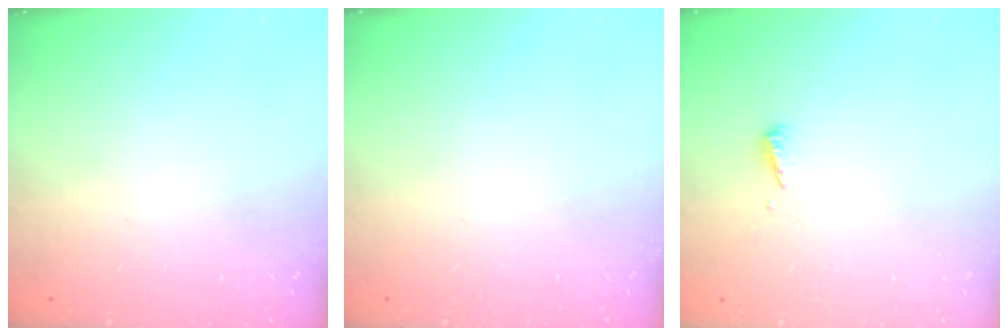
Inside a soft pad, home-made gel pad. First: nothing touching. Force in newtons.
{"total": 0.0}
{"total": 2.5, "press": 2.5, "slide": 0.1}